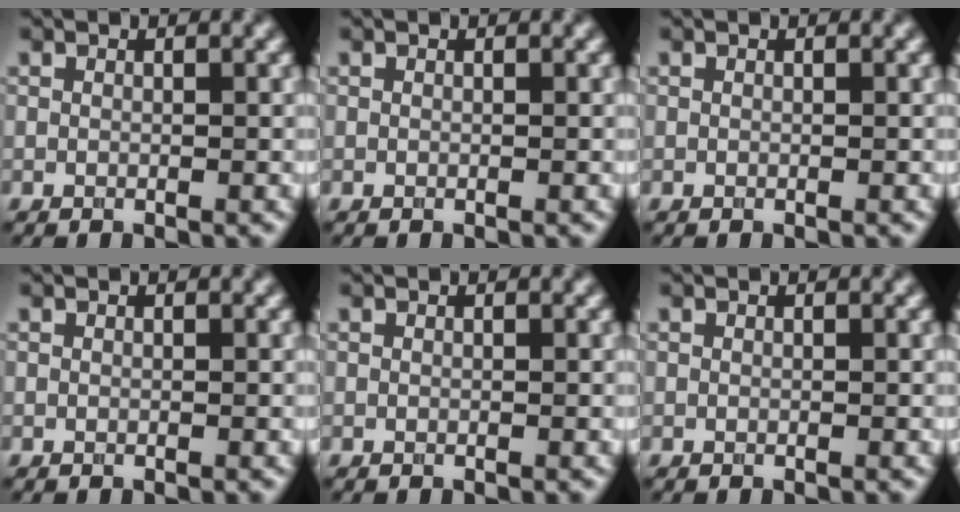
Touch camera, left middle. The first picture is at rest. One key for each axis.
{"total": 0.0}
{"total": 0.0}
{"total": 0.0}
{"total": 0.0}
{"total": 0.0}